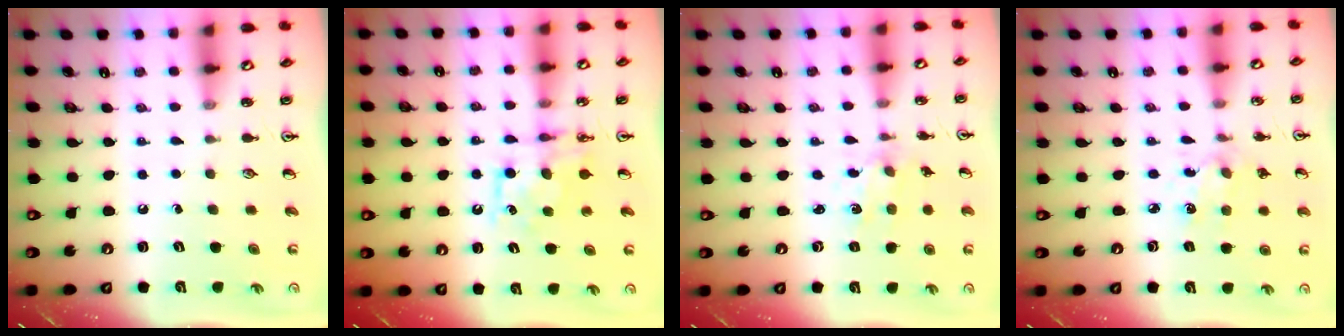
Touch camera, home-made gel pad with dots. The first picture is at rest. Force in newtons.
{"total": 7.8, "press": 7.8, "slide": 0.3}
{"total": 1.1, "press": 1.1, "slide": 0.3}
{"total": 3.0, "press": 2.9, "slide": 0.7}